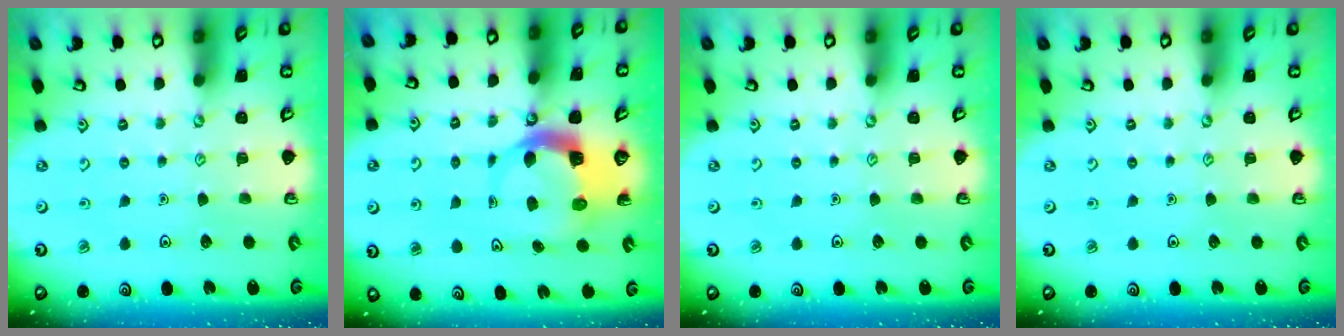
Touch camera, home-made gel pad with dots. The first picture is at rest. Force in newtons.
{"total": 6.6, "press": 6.5, "slide": 1.2}
{"total": 0.0}
{"total": 0.0}